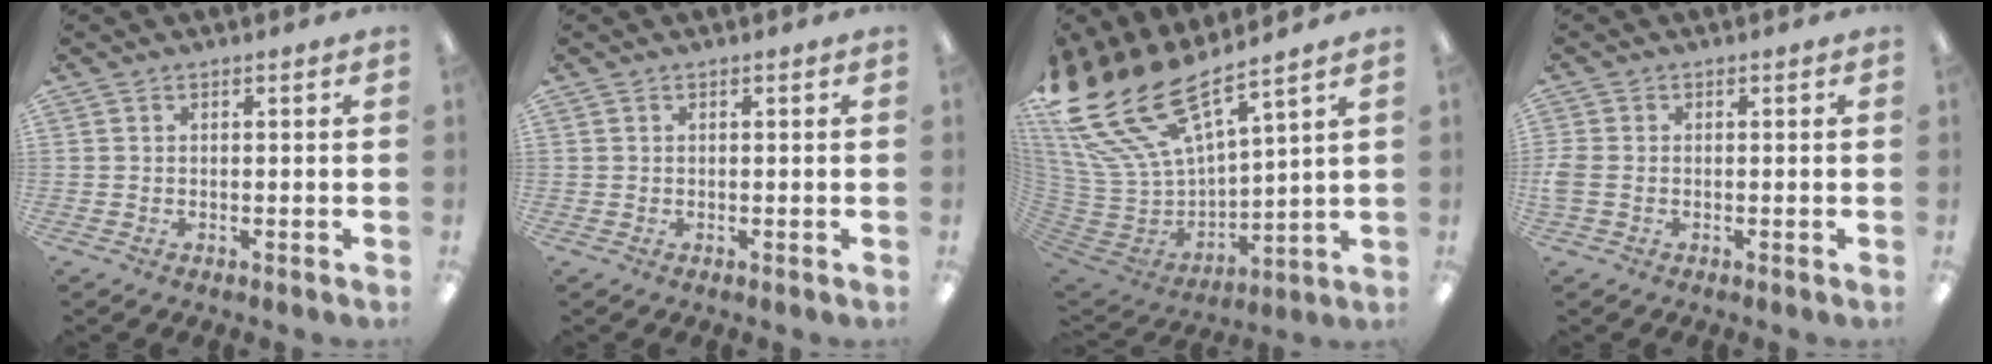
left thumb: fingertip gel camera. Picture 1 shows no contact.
{"total": 0.5, "force": [0.1, 0.5, 0.1], "torque": [-0.001, 0.005, 0.001]}
{"total": 21.6, "force": [17.1, 7.4, 11.0], "torque": [-0.247, -0.117, 0.304]}
{"total": 3.0, "force": [-0.6, 2.2, 1.9], "torque": [-0.046, 0.002, -0.013]}